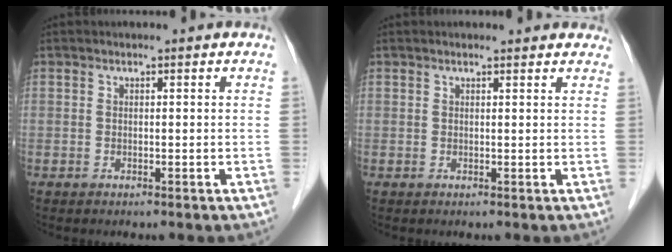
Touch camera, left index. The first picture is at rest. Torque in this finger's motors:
{"motor_torque": [0.26, -0.30, 0.04, -0.01]}